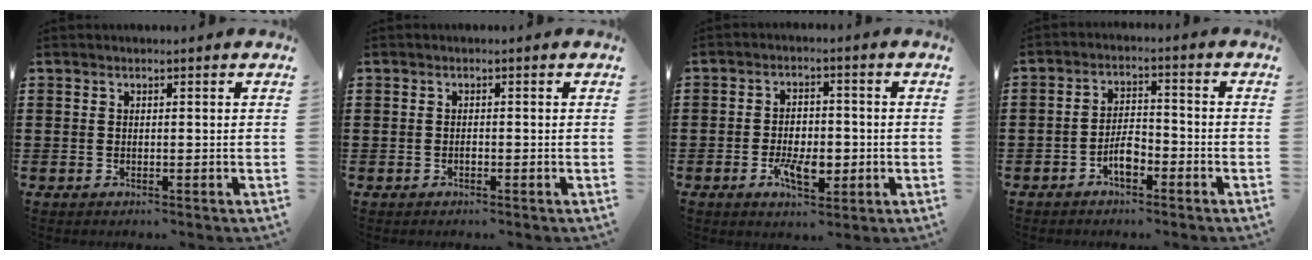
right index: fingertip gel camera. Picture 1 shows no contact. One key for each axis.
{"total": 0.6, "fx": -0.4, "fy": 0.3, "fz": 0.4, "tx": -0.010, "ty": -0.003, "tz": -0.007}
{"total": 5.9, "fx": -1.8, "fy": 3.0, "fz": 4.7, "tx": -0.083, "ty": 0.002, "tz": -0.034}
{"total": 4.3, "fx": -2.4, "fy": 1.9, "fz": 3.1, "tx": -0.066, "ty": 0.004, "tz": -0.050}